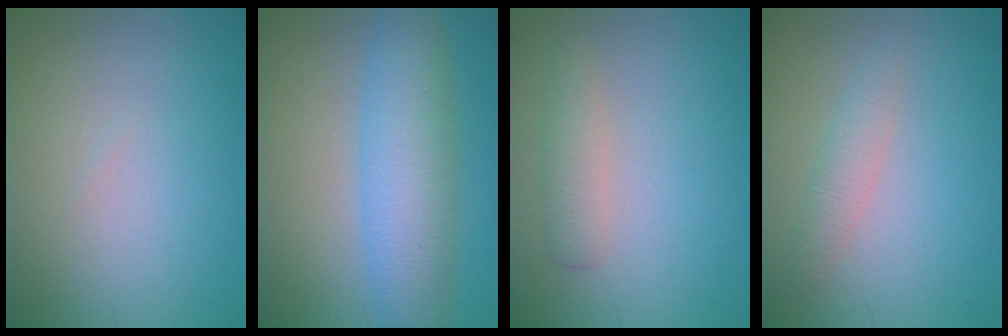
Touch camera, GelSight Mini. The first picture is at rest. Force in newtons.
{"total": 6.8, "press": 6.8, "slide": 0.1}
{"total": 2.0, "press": 2.0, "slide": 0.2}
{"total": 1.8, "press": 1.8, "slide": 0.0}